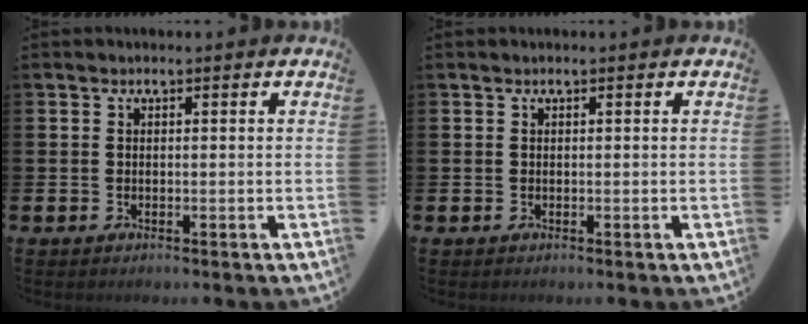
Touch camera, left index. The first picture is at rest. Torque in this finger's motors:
{"motor_torque": [0.00, 0.00, -0.02, 0.00]}